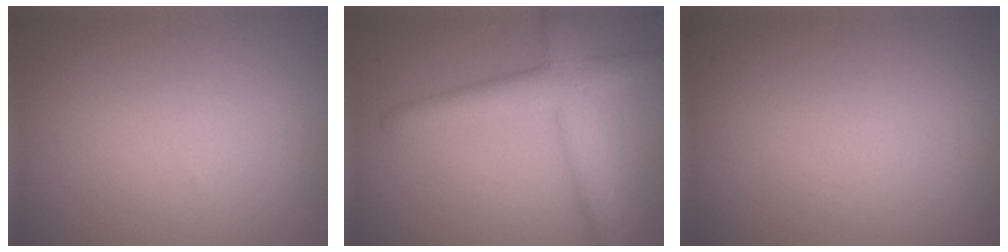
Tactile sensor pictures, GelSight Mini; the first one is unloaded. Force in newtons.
{"total": 4.9, "press": 4.9, "slide": 0.3}
{"total": 0.0}